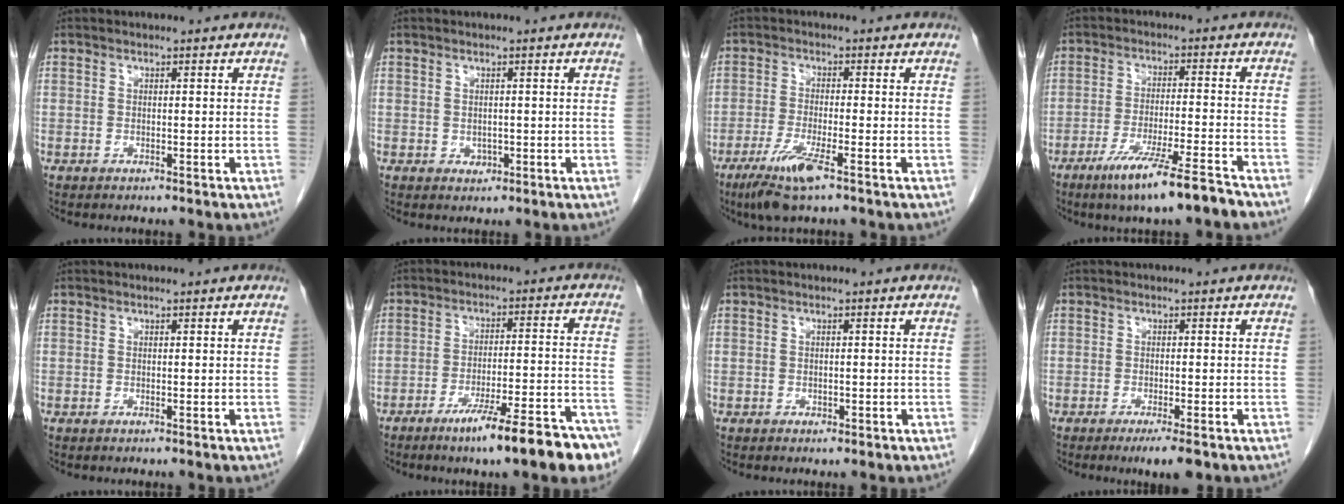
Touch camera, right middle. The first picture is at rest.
{"total": 1.0, "force": [-0.2, 0.9, 0.5], "torque": [-0.011, 0.000, 0.000]}
{"total": 7.6, "force": [-4.5, 0.6, 6.1], "torque": [-0.127, -0.019, -0.082]}
{"total": 10.2, "force": [-7.3, 0.0, 7.1], "torque": [-0.122, -0.025, -0.127]}
{"total": 0.0}
{"total": 14.2, "force": [-9.9, 1.1, 10.1], "torque": [-0.111, 0.013, -0.148]}
{"total": 0.6, "force": [-0.4, 0.4, 0.3], "torque": [-0.008, 0.000, -0.003]}
{"total": 3.8, "force": [-2.5, 0.5, 2.8], "torque": [-0.038, -0.009, -0.035]}